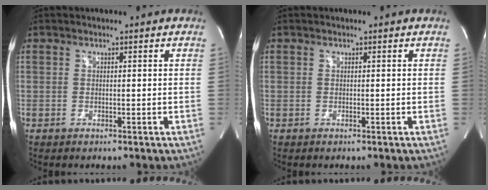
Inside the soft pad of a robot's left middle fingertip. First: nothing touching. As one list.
[{"total": 0.0}]